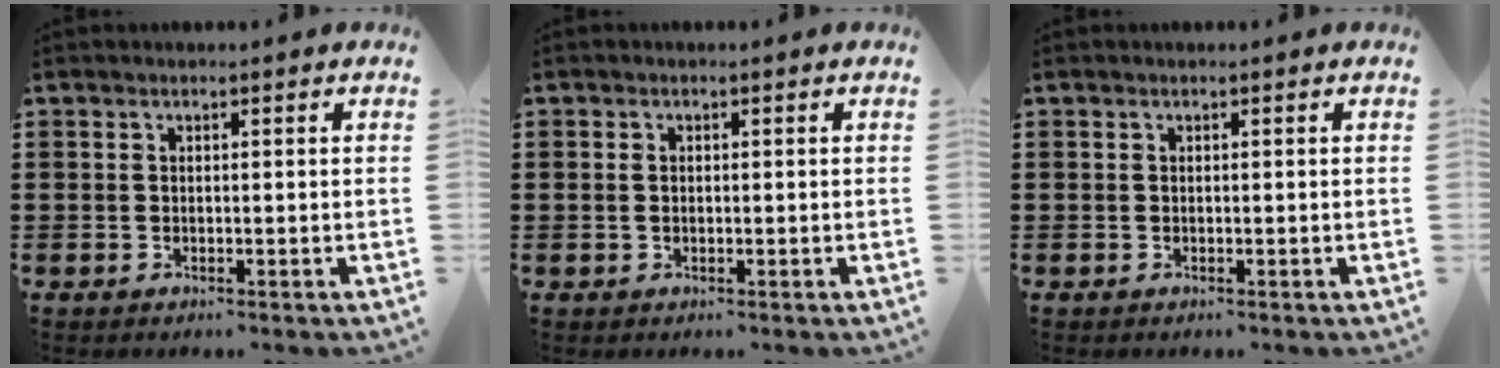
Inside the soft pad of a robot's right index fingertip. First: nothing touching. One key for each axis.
{"total": 0.9, "fx": 0.1, "fy": 0.6, "fz": 0.6, "tx": -0.015, "ty": 0.004, "tz": 0.000}
{"total": 0.0}